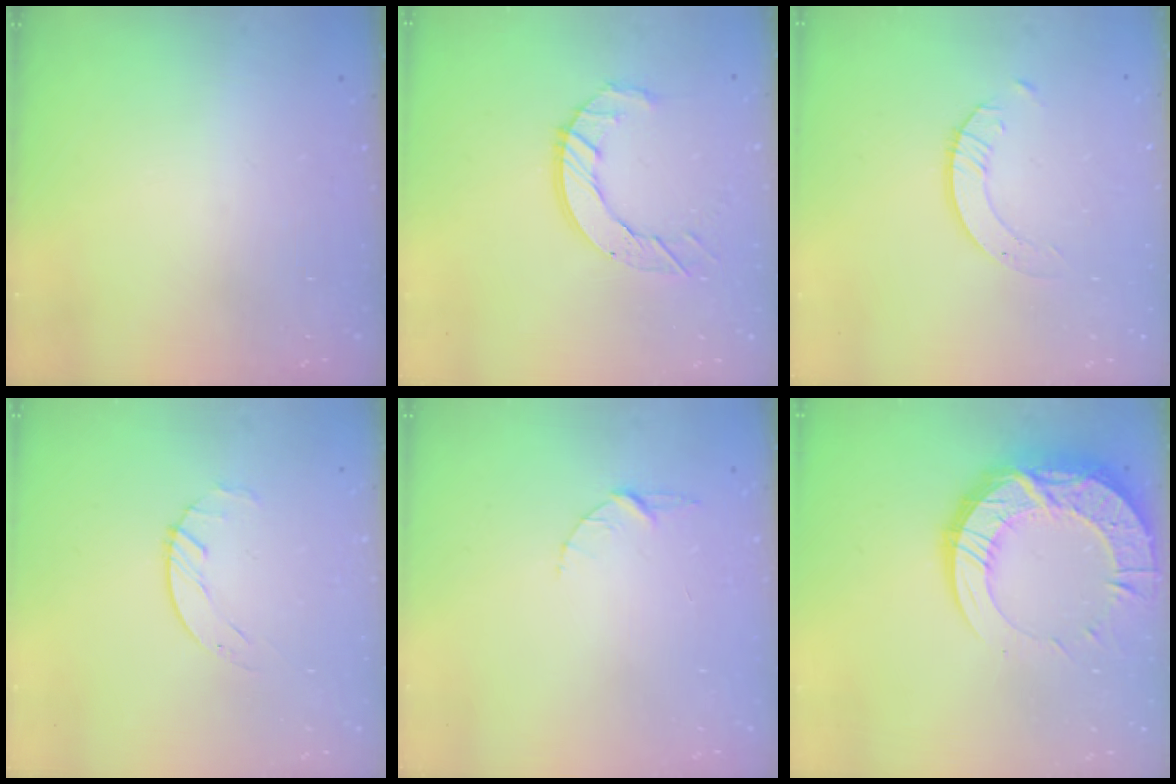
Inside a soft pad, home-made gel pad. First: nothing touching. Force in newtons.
{"total": 9.1, "press": 9.1, "slide": 0.9}
{"total": 2.3, "press": 2.3, "slide": 0.2}
{"total": 1.6, "press": 1.6, "slide": 0.3}
{"total": 3.4, "press": 3.3, "slide": 0.4}
{"total": 20.3, "press": 20.2, "slide": 1.7}